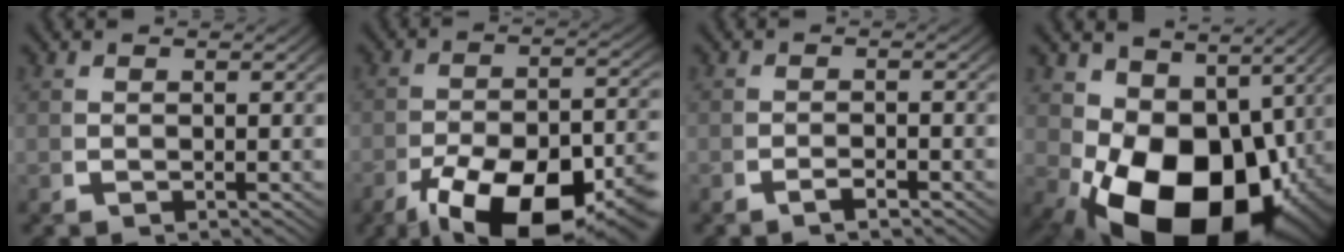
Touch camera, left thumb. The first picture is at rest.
{"total": 13.2, "force": [-5.4, 6.9, 10.0], "torque": [-0.181, -0.060, -0.054]}
{"total": 1.3, "force": [-1.0, 0.2, 0.7], "torque": [-0.014, 0.002, -0.024]}
{"total": 18.2, "force": [-4.2, 11.8, 13.2], "torque": [-0.244, -0.095, -0.023]}